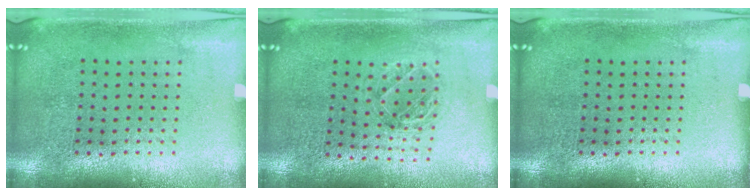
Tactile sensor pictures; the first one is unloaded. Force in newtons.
{"total": 1.1, "press": 1.1, "slide": 0.2}
{"total": 0.0}